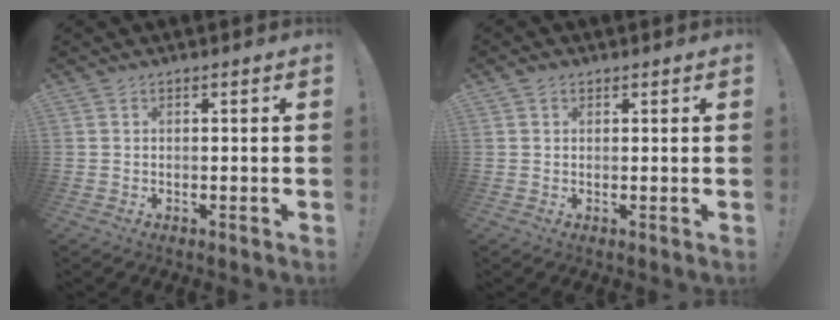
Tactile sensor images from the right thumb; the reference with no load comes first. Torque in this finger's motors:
{"motor_torque": [-0.02, 0.03, 0.09, -0.09, 0.00]}